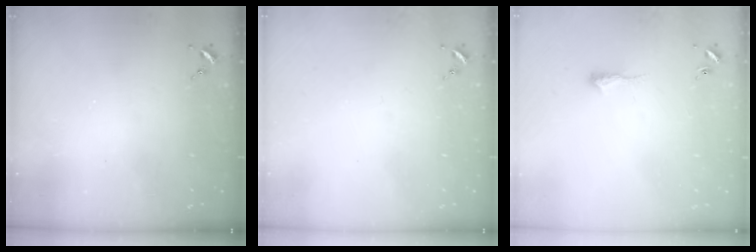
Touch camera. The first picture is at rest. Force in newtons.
{"total": 0.0}
{"total": 7.1, "press": 7.0, "slide": 0.7}